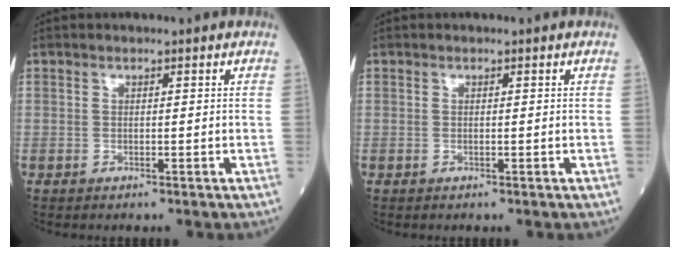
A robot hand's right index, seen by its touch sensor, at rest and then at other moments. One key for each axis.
{"total": 0.0}